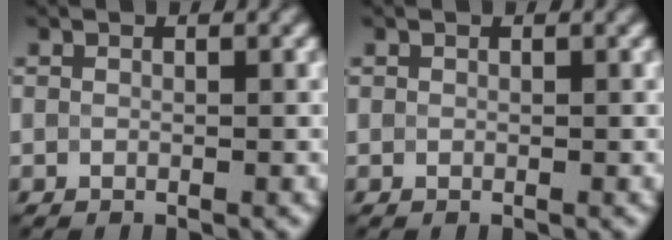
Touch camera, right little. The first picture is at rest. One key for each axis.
{"total": 0.0}